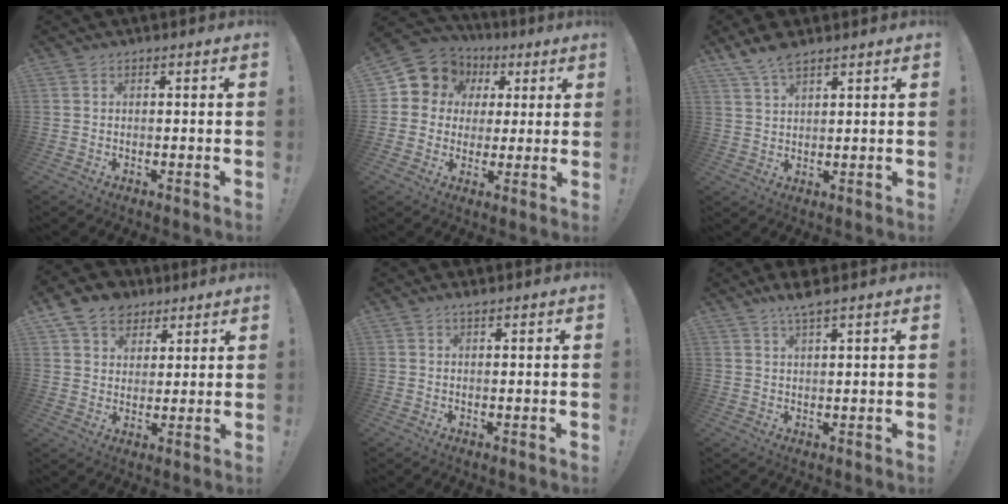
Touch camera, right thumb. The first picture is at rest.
{"total": 9.9, "force": [4.0, 8.6, 2.8], "torque": [-0.045, -0.026, 0.082]}
{"total": 6.2, "force": [4.7, 2.4, 3.3], "torque": [-0.063, -0.018, 0.089]}
{"total": 10.5, "force": [6.3, 8.0, 2.8], "torque": [-0.051, -0.032, 0.126]}
{"total": 1.2, "force": [0.9, -0.2, 0.7], "torque": [-0.015, 0.001, 0.017]}
{"total": 4.8, "force": [3.7, 0.1, 3.1], "torque": [-0.051, -0.017, 0.060]}